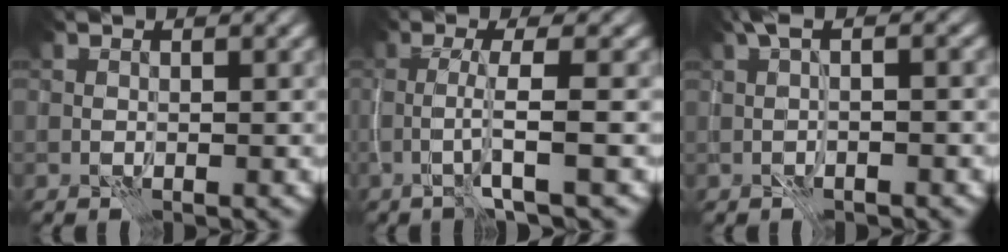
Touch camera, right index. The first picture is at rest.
{"total": 2.9, "force": [-0.8, 0.0, 2.8], "torque": [-0.051, 0.003, -0.026]}
{"total": 2.0, "force": [-0.3, 0.3, 1.9], "torque": [-0.037, 0.006, -0.009]}